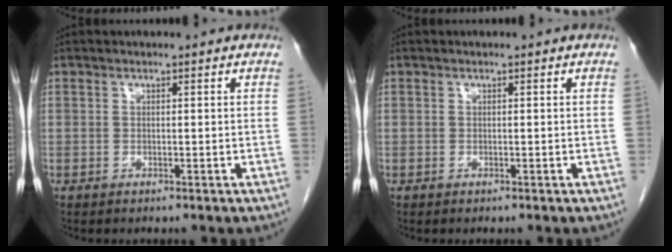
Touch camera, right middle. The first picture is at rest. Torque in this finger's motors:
{"motor_torque": [0.14, -0.04, 0.08, 0.01]}